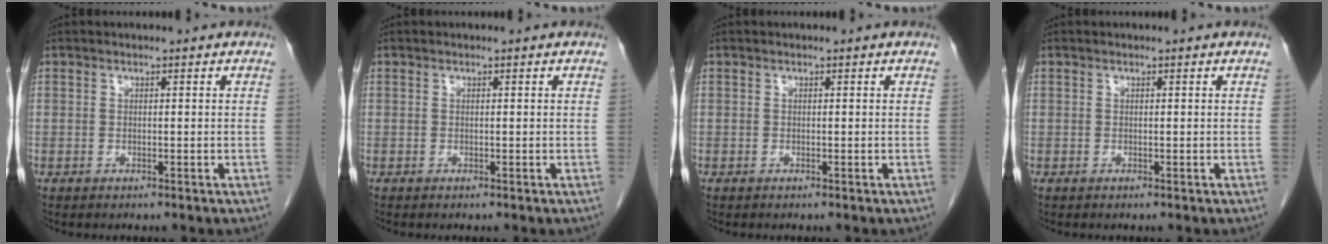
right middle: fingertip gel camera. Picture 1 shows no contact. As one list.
[{"total": 0.0}, {"total": 0.0}, {"total": 0.0}]